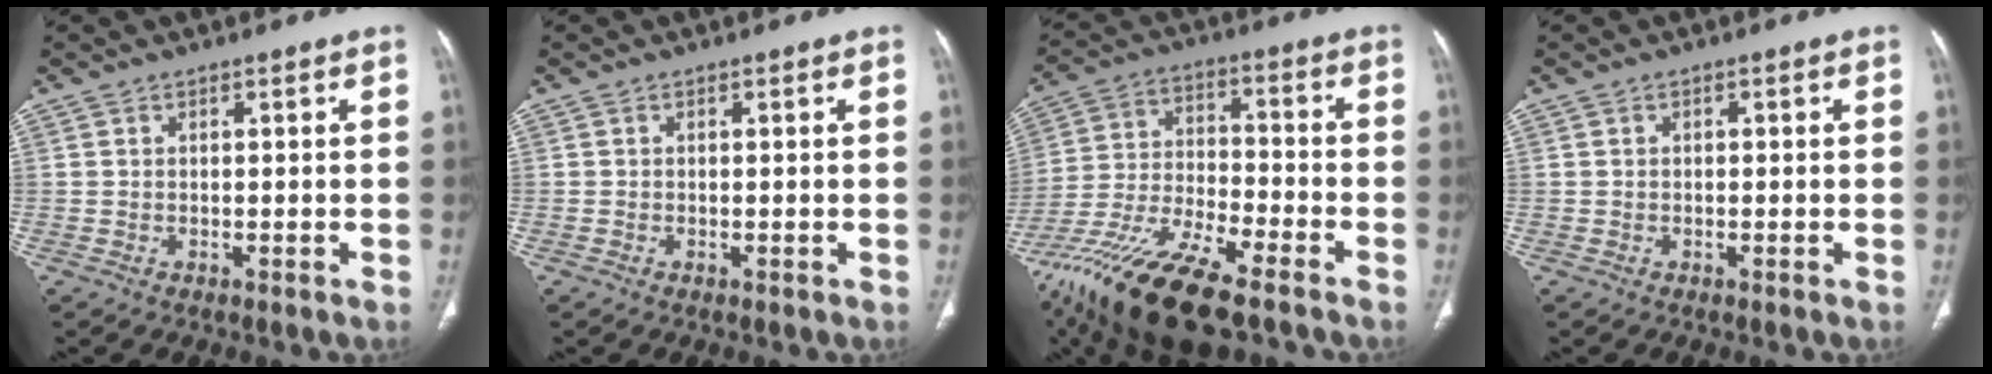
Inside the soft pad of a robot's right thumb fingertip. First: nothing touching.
{"total": 0.0}
{"total": 19.2, "force": [-13.6, 5.2, 12.5], "torque": [-0.263, 0.023, -0.252]}
{"total": 0.0}